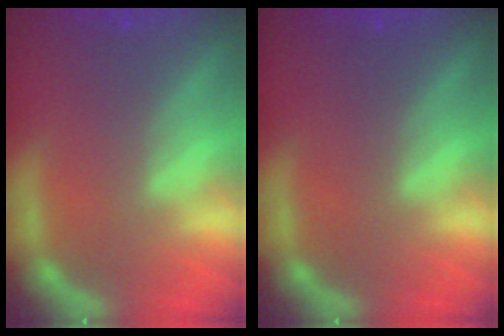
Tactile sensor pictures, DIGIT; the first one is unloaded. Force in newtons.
{"total": 0.0}